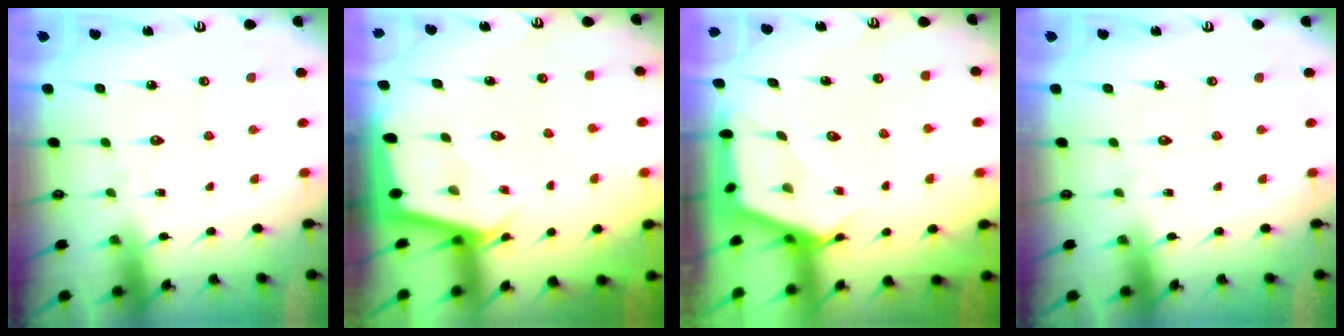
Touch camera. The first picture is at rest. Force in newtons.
{"total": 2.2, "press": 2.2, "slide": 0.1}
{"total": 2.6, "press": 2.6, "slide": 0.3}
{"total": 0.0}